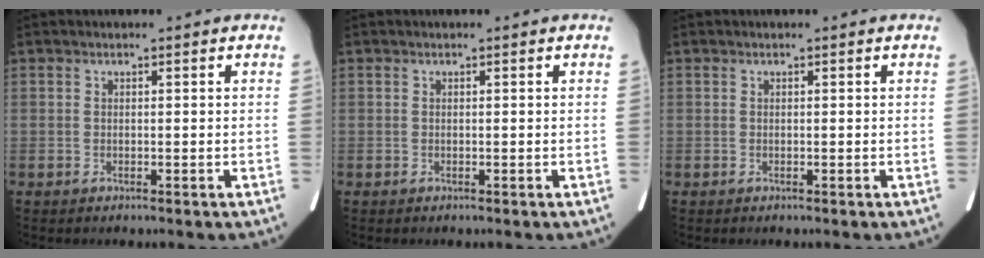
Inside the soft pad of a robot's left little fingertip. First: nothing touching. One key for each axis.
{"total": 0.0}
{"total": 0.0}